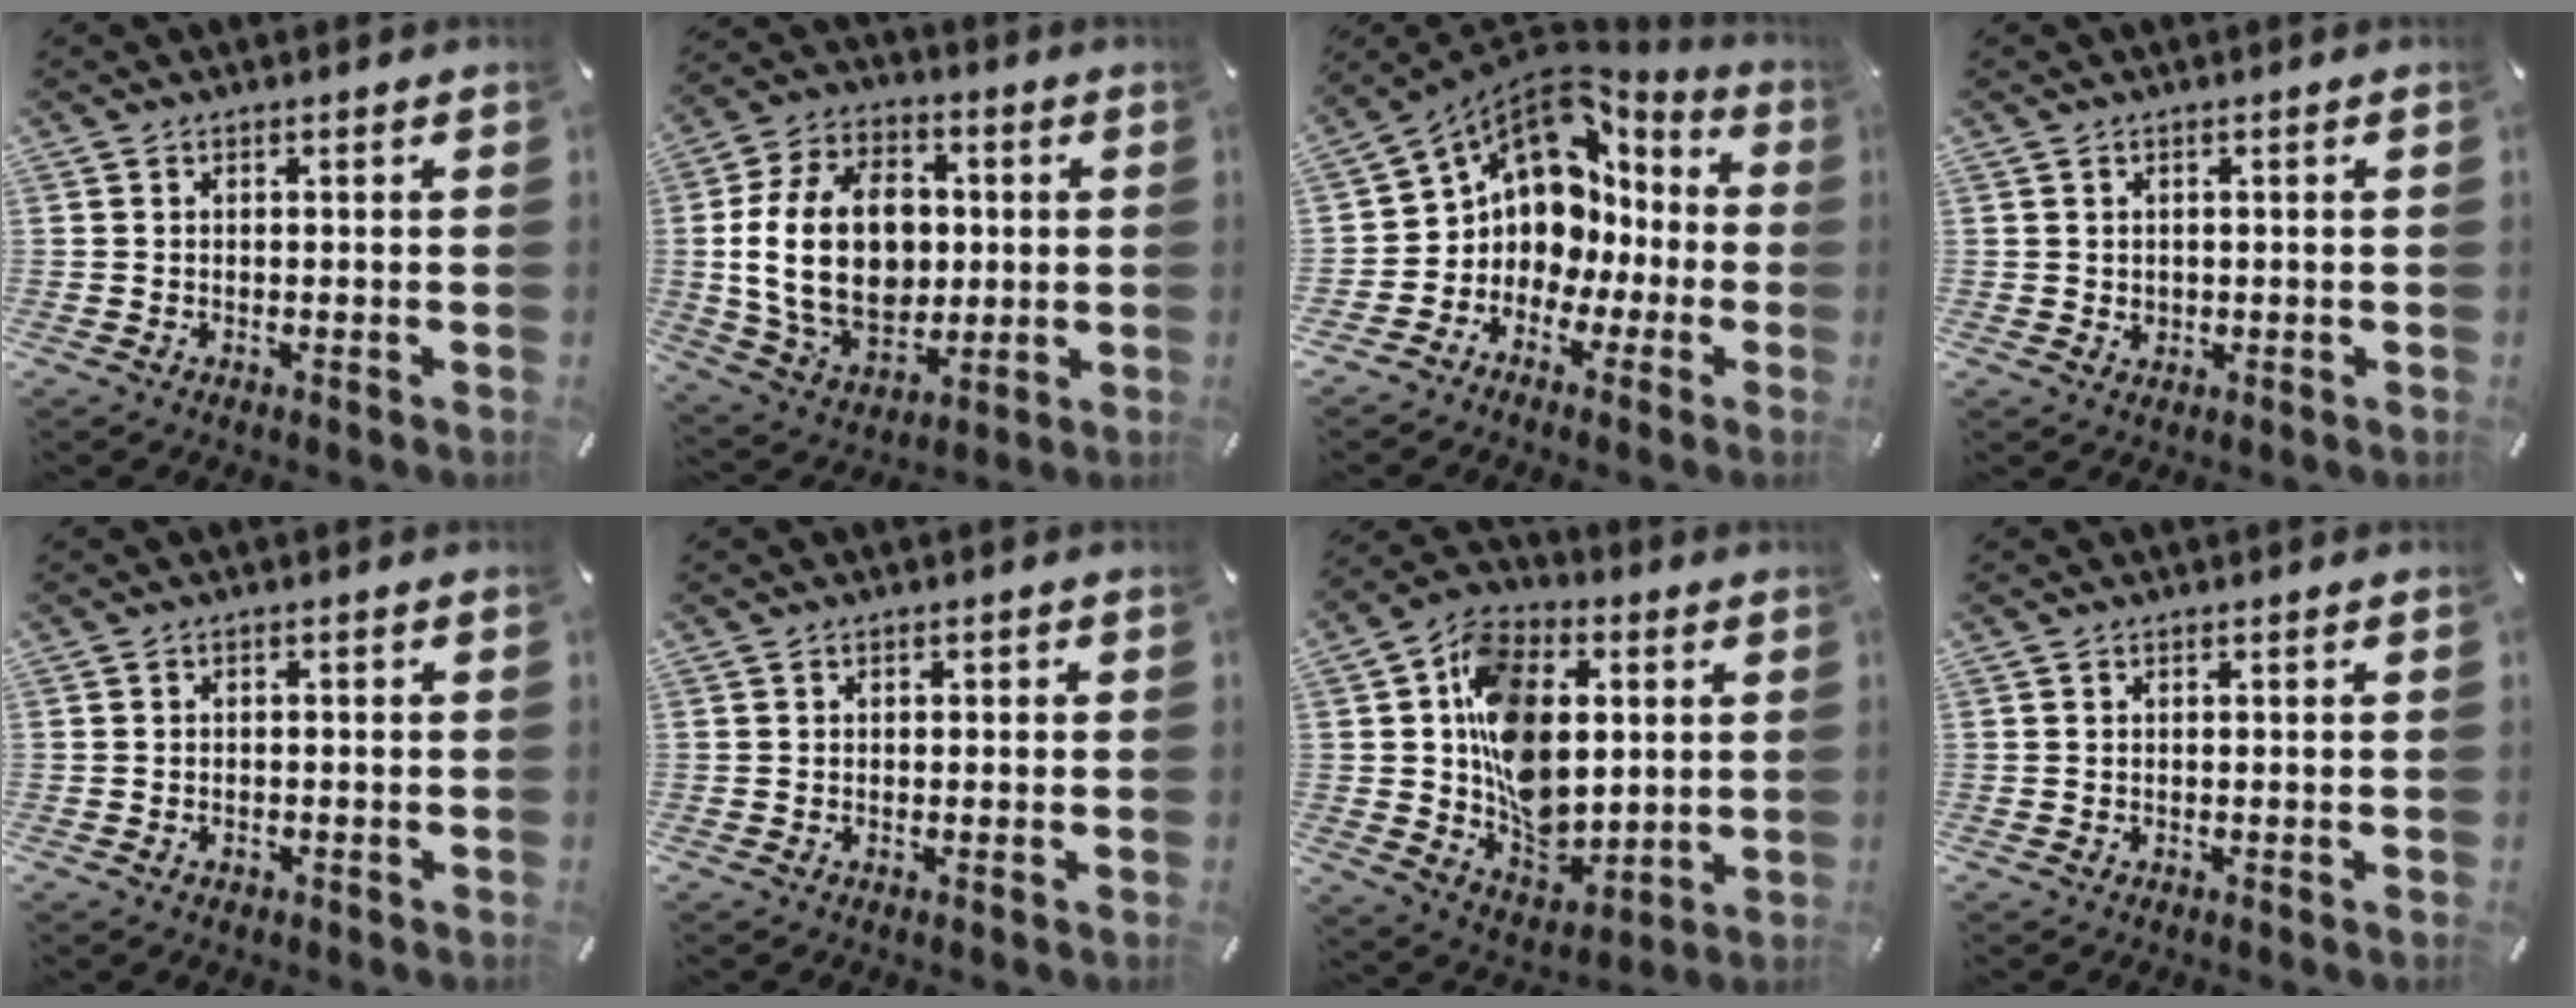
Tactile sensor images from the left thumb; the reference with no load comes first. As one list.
[{"total": 20.8, "force": [0.5, 15.3, 14.0], "torque": [-0.288, 0.007, 0.011]}, {"total": 11.1, "force": [3.6, 9.7, 4.1], "torque": [-0.101, -0.046, 0.069]}, {"total": 1.5, "force": [0.4, 1.4, 0.3], "torque": [-0.007, 0.004, 0.006]}, {"total": 1.1, "force": [-0.6, 0.8, 0.3], "torque": [-0.006, 0.005, -0.016]}, {"total": 0.6, "force": [-0.2, 0.6, 0.2], "torque": [-0.002, 0.005, -0.005]}, {"total": 17.5, "force": [2.0, 13.5, 11.0], "torque": [-0.189, -0.005, 0.043]}, {"total": 0.0}]